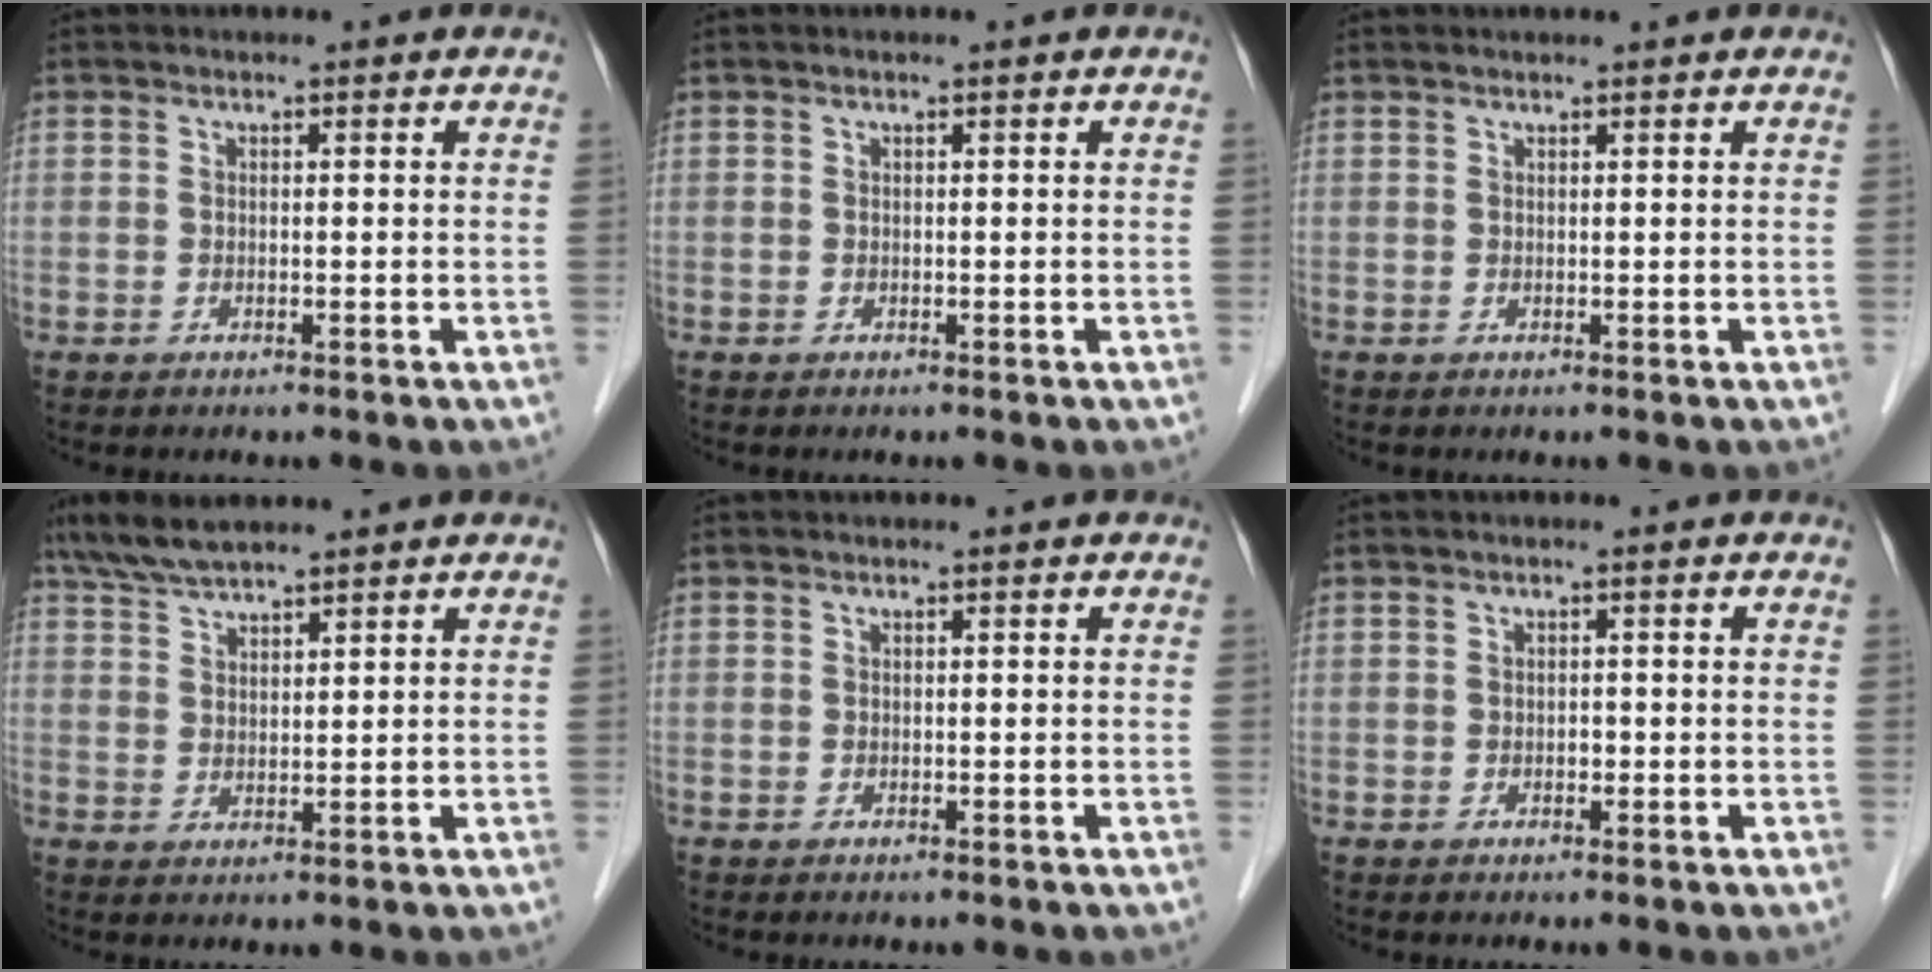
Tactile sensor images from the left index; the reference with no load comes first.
{"total": 0.0}
{"total": 1.5, "force": [1.4, -0.1, 0.4], "torque": [-0.010, 0.014, 0.023]}
{"total": 6.0, "force": [5.2, 0.9, 2.9], "torque": [-0.065, 0.020, 0.103]}
{"total": 0.0}
{"total": 0.7, "force": [-0.2, 0.4, 0.5], "torque": [-0.008, 0.002, -0.005]}